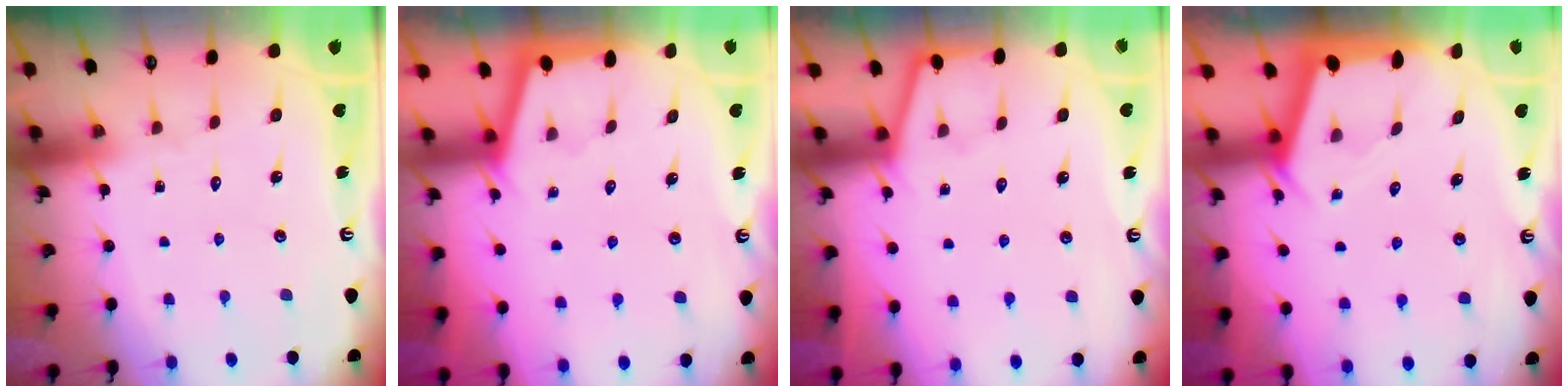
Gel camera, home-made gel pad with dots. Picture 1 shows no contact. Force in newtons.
{"total": 2.4, "press": 2.3, "slide": 0.4}
{"total": 4.2, "press": 4.2, "slide": 0.5}
{"total": 2.4, "press": 2.4, "slide": 0.3}